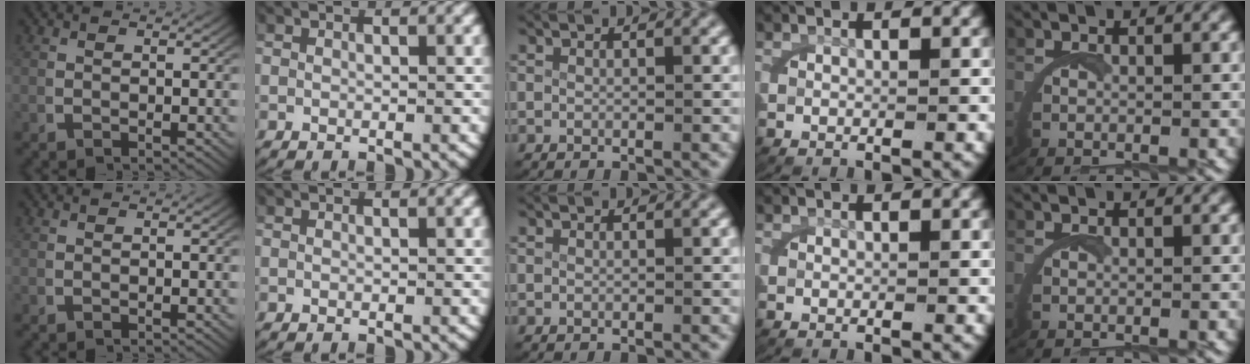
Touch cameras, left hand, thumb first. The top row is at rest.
{}